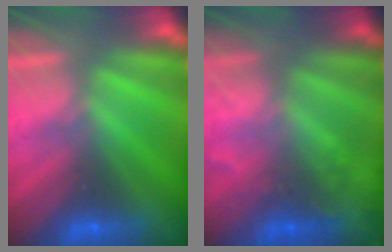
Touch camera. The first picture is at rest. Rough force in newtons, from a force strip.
{"total": 2.2}